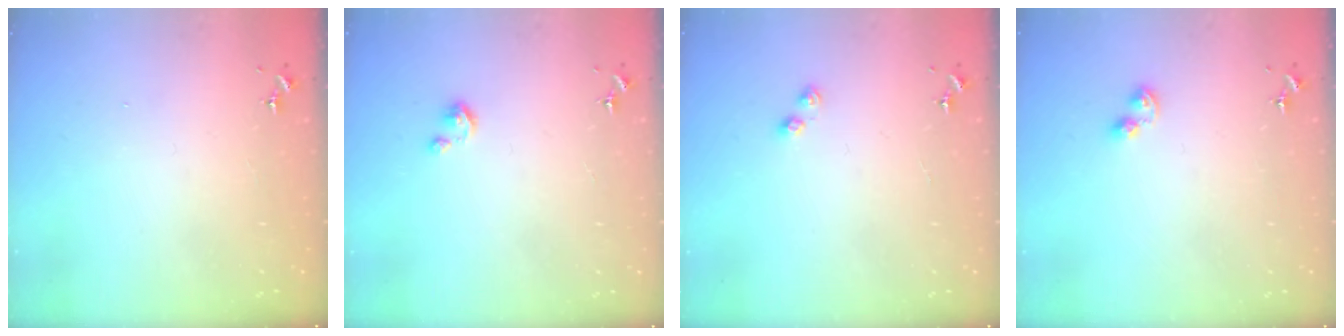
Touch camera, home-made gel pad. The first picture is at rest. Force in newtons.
{"total": 3.0, "press": 2.9, "slide": 0.2}
{"total": 3.0, "press": 2.9, "slide": 0.4}
{"total": 3.7, "press": 3.7, "slide": 0.5}